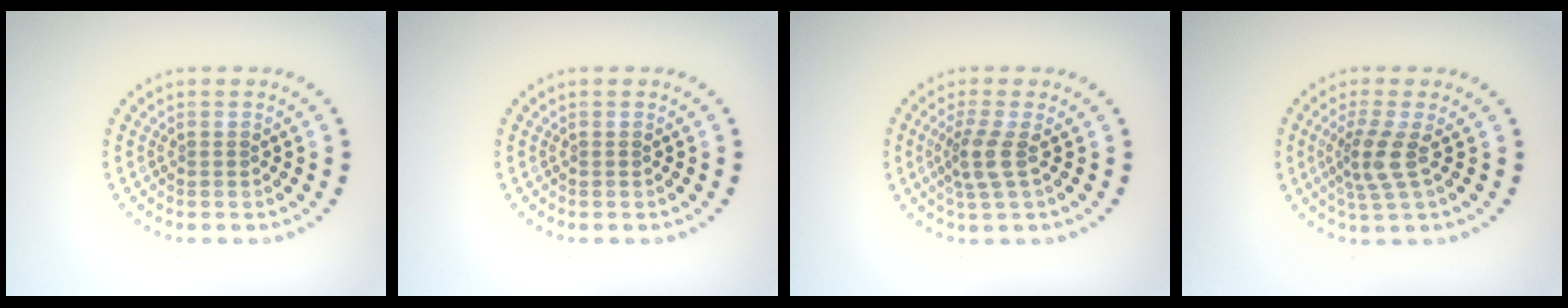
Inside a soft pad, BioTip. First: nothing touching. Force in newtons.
{"total": 0.0}
{"total": 2.6, "press": 2.0, "slide": 1.7}
{"total": 2.9, "press": 2.2, "slide": 1.9}